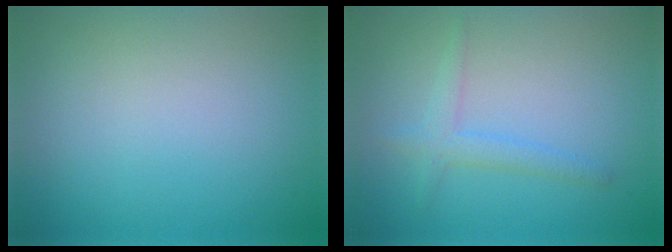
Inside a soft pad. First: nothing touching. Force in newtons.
{"total": 2.0, "press": 2.0, "slide": 0.1}